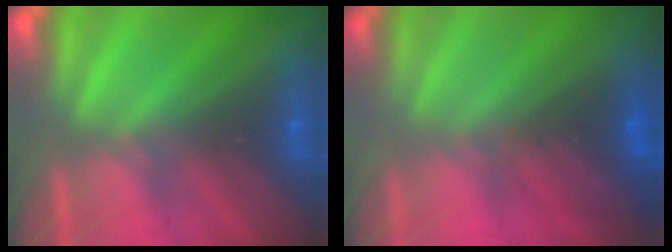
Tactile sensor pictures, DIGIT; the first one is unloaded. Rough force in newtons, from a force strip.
{"total": 2.9}